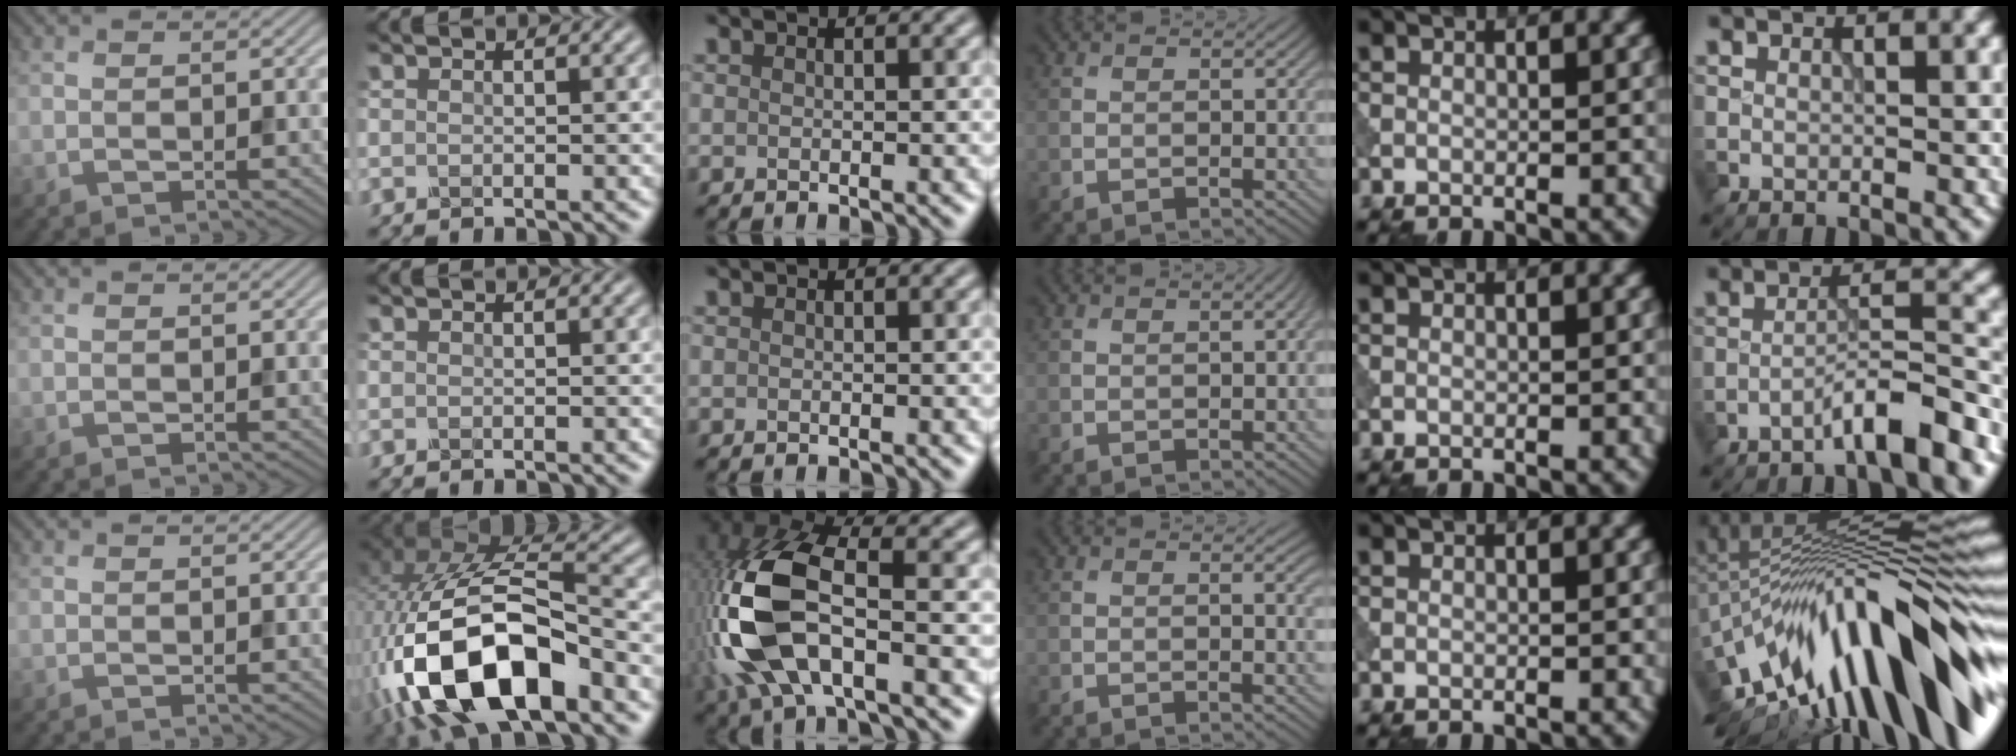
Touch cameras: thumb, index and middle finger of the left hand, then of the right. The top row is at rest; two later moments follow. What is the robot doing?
{"motion": "dispense", "object": "dispenser bottle"}